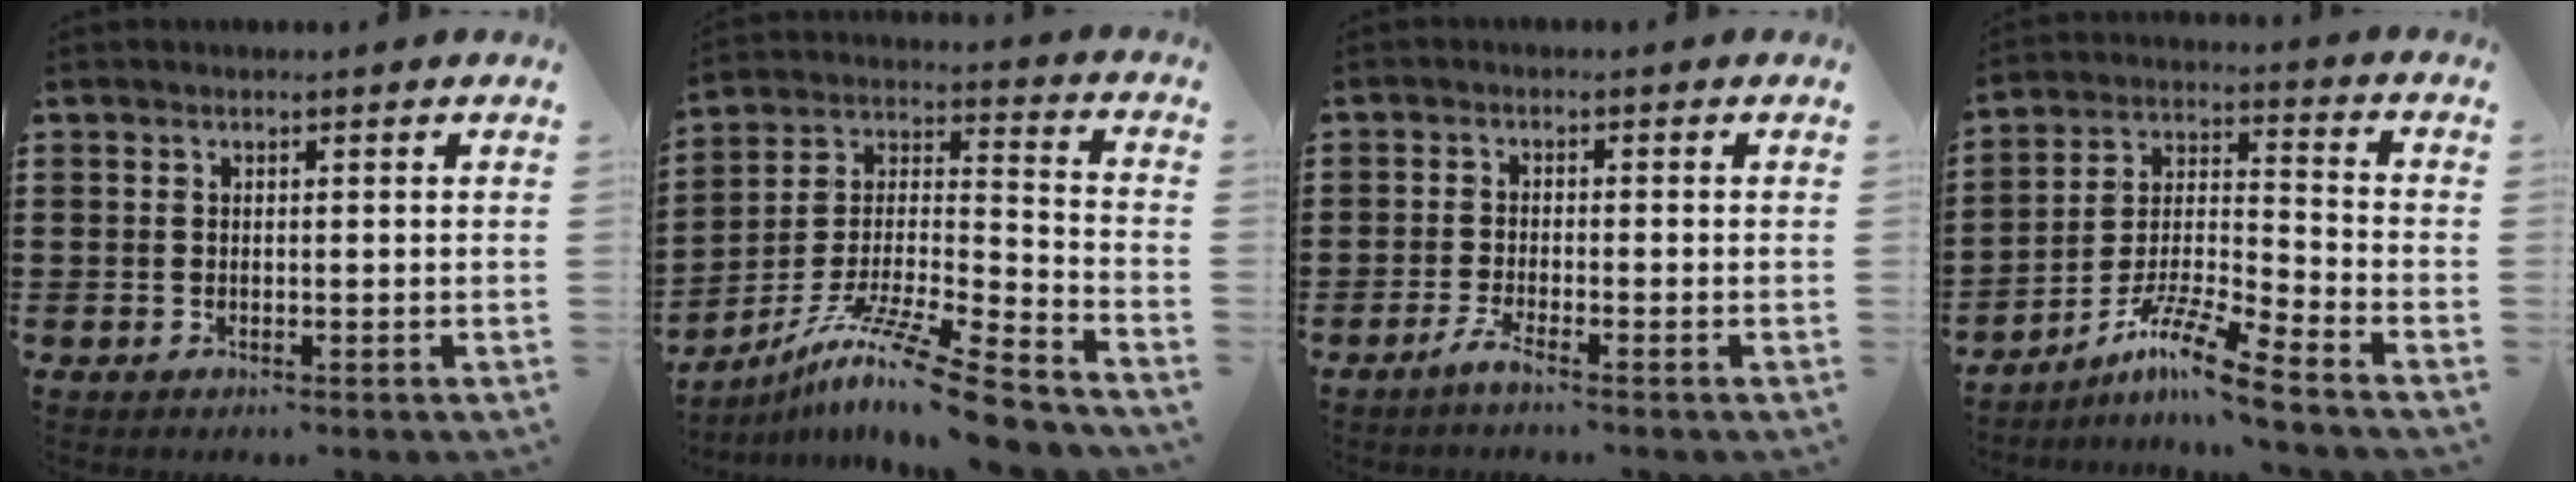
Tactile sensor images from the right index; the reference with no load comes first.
{"total": 12.8, "force": [-10.4, 0.5, 7.4], "torque": [-0.122, 0.017, -0.198]}
{"total": 2.0, "force": [-1.7, -0.1, 1.0], "torque": [-0.025, -0.001, -0.034]}
{"total": 10.0, "force": [-8.2, 0.1, 5.8], "torque": [-0.115, 0.001, -0.164]}